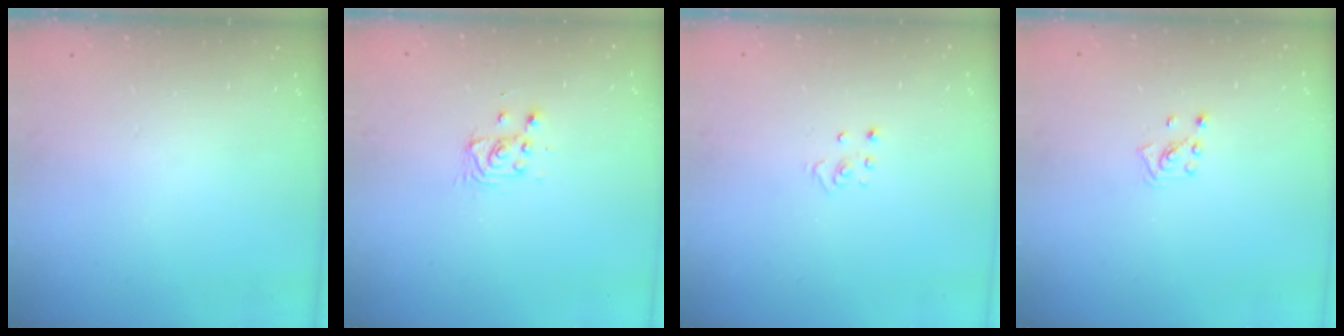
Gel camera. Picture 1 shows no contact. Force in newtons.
{"total": 3.1, "press": 3.1, "slide": 0.2}
{"total": 2.3, "press": 2.3, "slide": 0.2}
{"total": 2.1, "press": 2.0, "slide": 0.3}